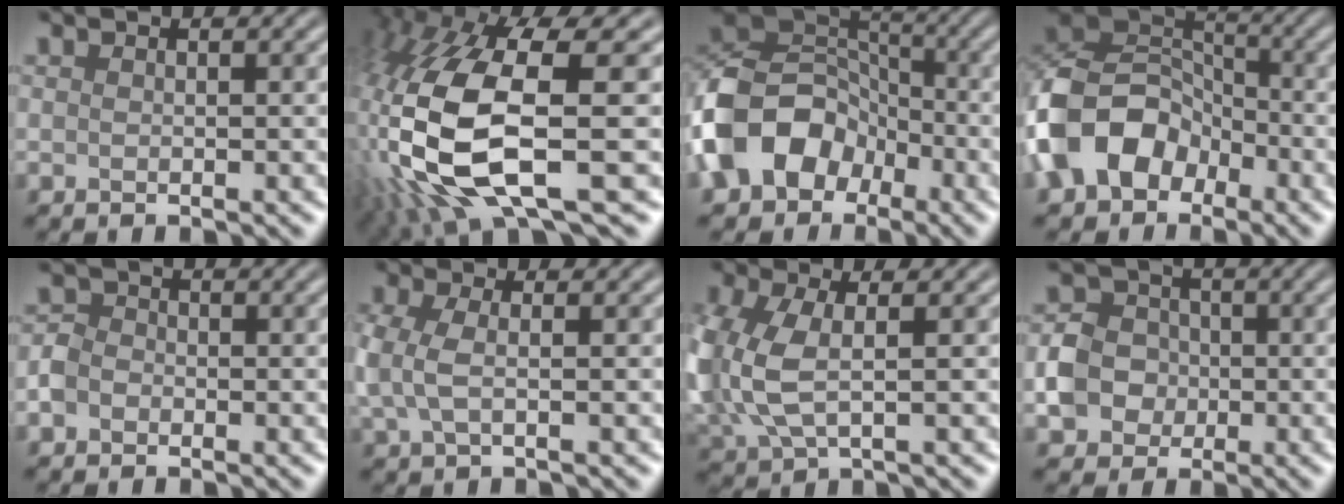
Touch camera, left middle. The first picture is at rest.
{"total": 15.4, "force": [-2.1, 6.2, 13.9], "torque": [-0.327, -0.029, -0.023]}
{"total": 10.9, "force": [-4.4, 8.4, 5.4], "torque": [-0.109, 0.002, -0.101]}
{"total": 9.7, "force": [-4.3, 7.1, 5.1], "torque": [-0.092, 0.000, -0.096]}
{"total": 2.0, "force": [-0.8, 1.7, 0.8], "torque": [-0.006, 0.001, -0.020]}
{"total": 3.2, "force": [0.2, 1.6, 2.7], "torque": [-0.072, 0.004, -0.003]}
{"total": 7.0, "force": [0.0, 3.9, 5.7], "torque": [-0.163, -0.002, -0.001]}
{"total": 4.5, "force": [-1.0, 4.0, 1.9], "torque": [-0.032, 0.005, -0.022]}